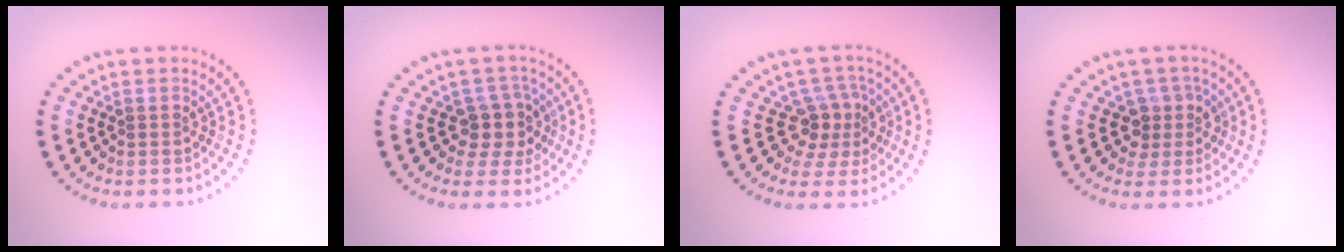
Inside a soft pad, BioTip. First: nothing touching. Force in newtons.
{"total": 3.0, "press": 2.4, "slide": 1.8}
{"total": 3.1, "press": 2.4, "slide": 2.0}
{"total": 2.6, "press": 2.1, "slide": 1.6}